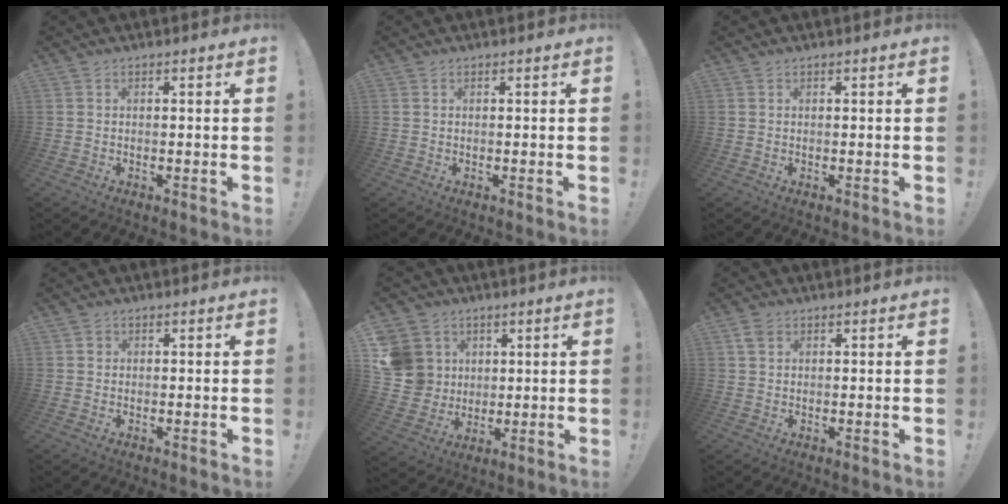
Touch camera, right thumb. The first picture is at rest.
{"total": 0.0}
{"total": 0.0}
{"total": 1.2, "force": [0.3, 1.2, 0.2], "torque": [0.002, 0.001, 0.004]}
{"total": 12.0, "force": [3.0, 11.1, 3.3], "torque": [-0.052, -0.012, 0.069]}
{"total": 3.1, "force": [1.6, 2.2, 1.5], "torque": [-0.026, 0.003, 0.031]}